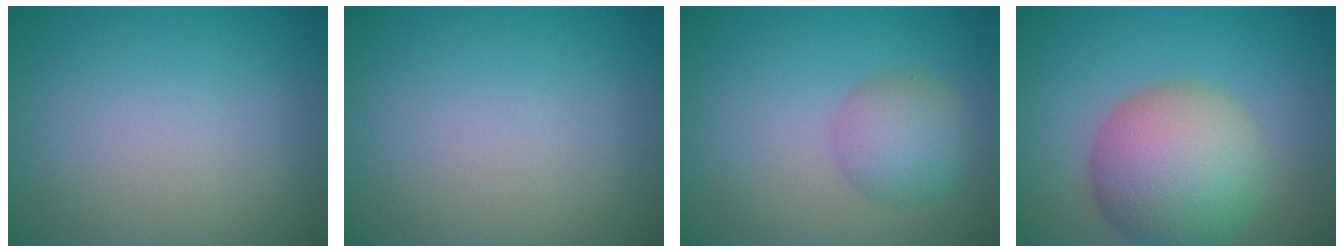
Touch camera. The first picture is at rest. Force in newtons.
{"total": 0.0}
{"total": 3.7, "press": 3.7, "slide": 0.2}
{"total": 9.0, "press": 9.0, "slide": 0.4}